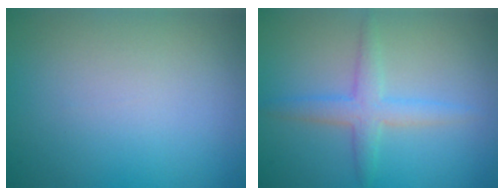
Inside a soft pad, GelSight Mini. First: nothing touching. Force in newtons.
{"total": 2.9, "press": 2.9, "slide": 0.1}